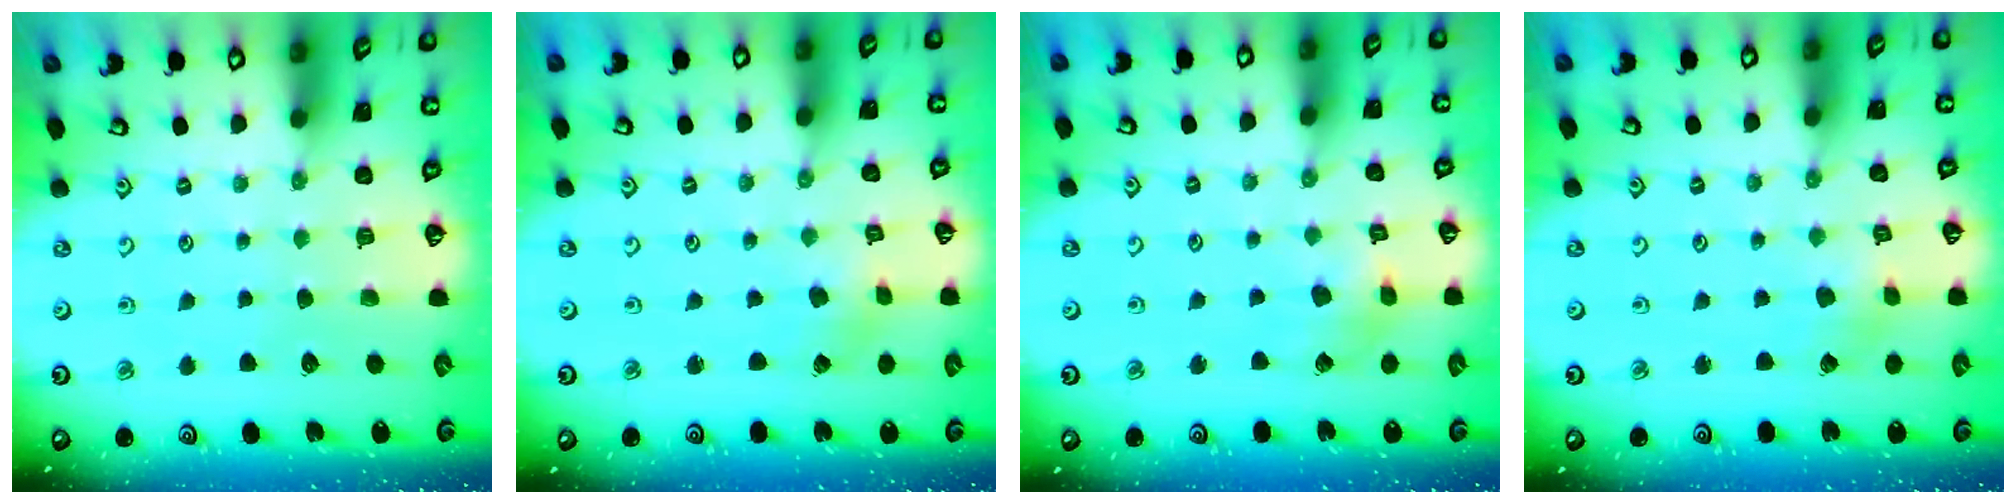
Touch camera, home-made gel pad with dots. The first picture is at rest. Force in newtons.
{"total": 1.2, "press": 1.2, "slide": 0.2}
{"total": 6.2, "press": 6.2, "slide": 0.6}
{"total": 2.2, "press": 2.2, "slide": 0.3}